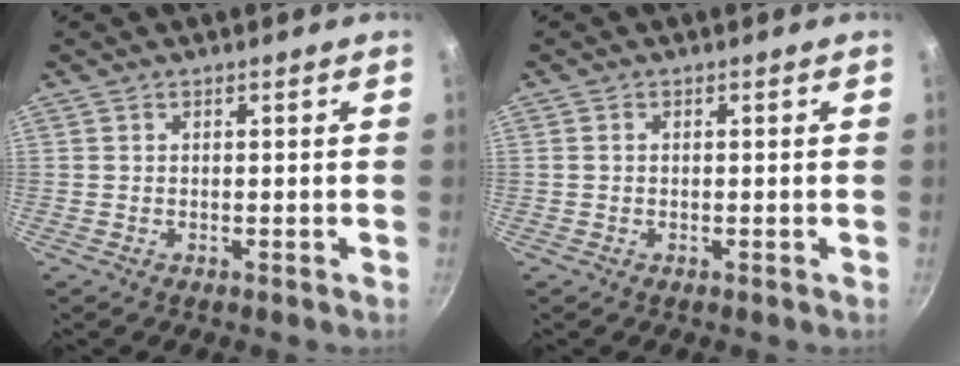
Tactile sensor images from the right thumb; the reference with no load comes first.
{"total": 0.6, "force": [0.0, 0.5, 0.3], "torque": [-0.005, 0.004, -0.001]}